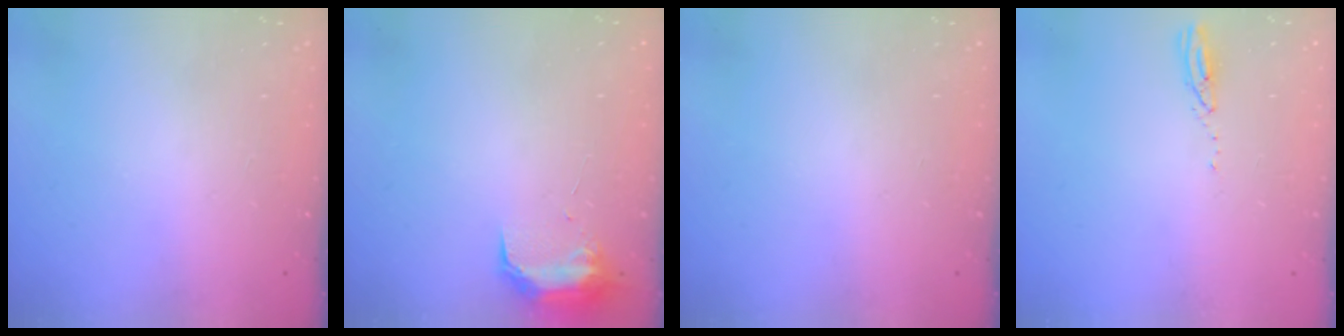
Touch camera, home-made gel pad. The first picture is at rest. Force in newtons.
{"total": 9.8, "press": 9.7, "slide": 0.7}
{"total": 0.0}
{"total": 3.2, "press": 3.2, "slide": 0.2}